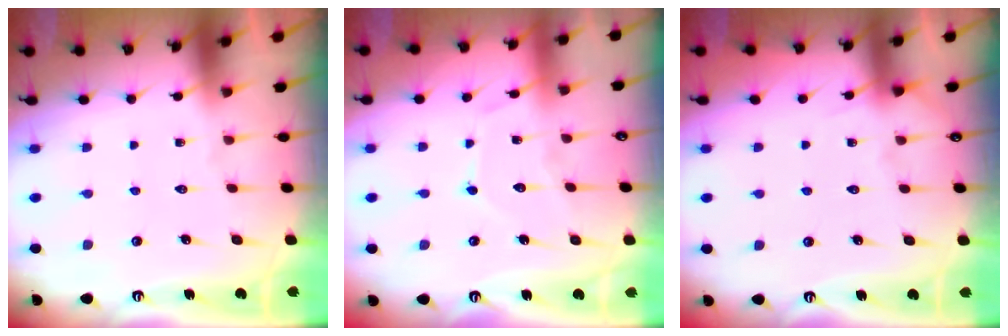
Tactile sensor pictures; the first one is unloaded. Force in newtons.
{"total": 8.5, "press": 8.5, "slide": 0.7}
{"total": 3.7, "press": 3.7, "slide": 0.6}